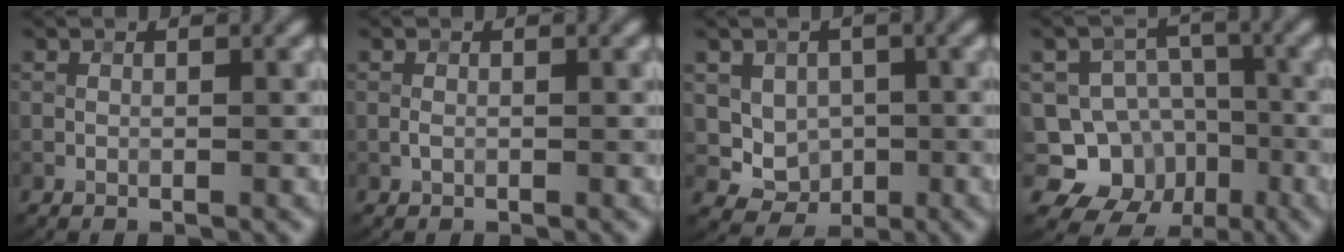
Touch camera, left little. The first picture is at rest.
{"total": 0.5, "force": [-0.2, 0.3, 0.4], "torque": [-0.010, 0.001, -0.003]}
{"total": 3.6, "force": [0.2, 3.1, 1.7], "torque": [-0.019, -0.007, 0.007]}
{"total": 9.6, "force": [-3.7, 8.3, 3.1], "torque": [-0.033, 0.003, -0.085]}